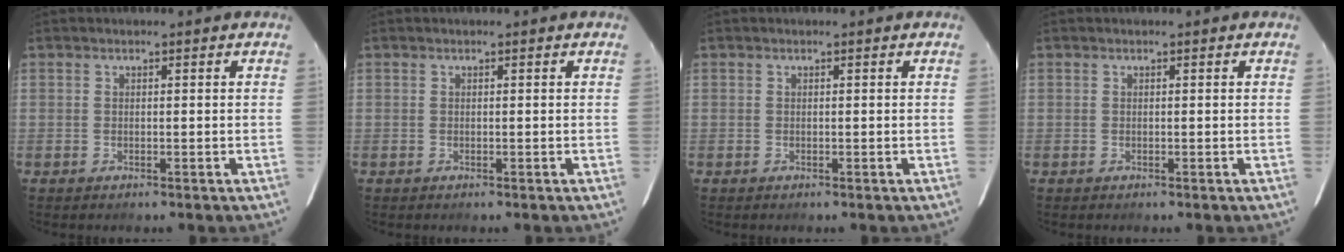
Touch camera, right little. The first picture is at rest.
{"total": 0.0}
{"total": 0.0}
{"total": 0.0}